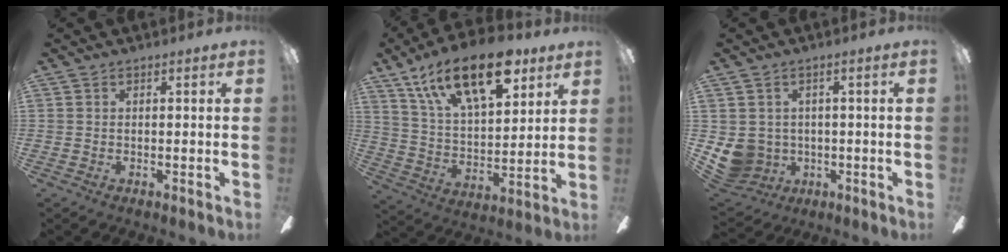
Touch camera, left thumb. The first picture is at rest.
{"total": 21.7, "force": [12.9, 10.0, 14.2], "torque": [-0.234, -0.054, 0.223]}
{"total": 6.6, "force": [-0.2, 6.3, 1.7], "torque": [-0.074, -0.009, -0.001]}